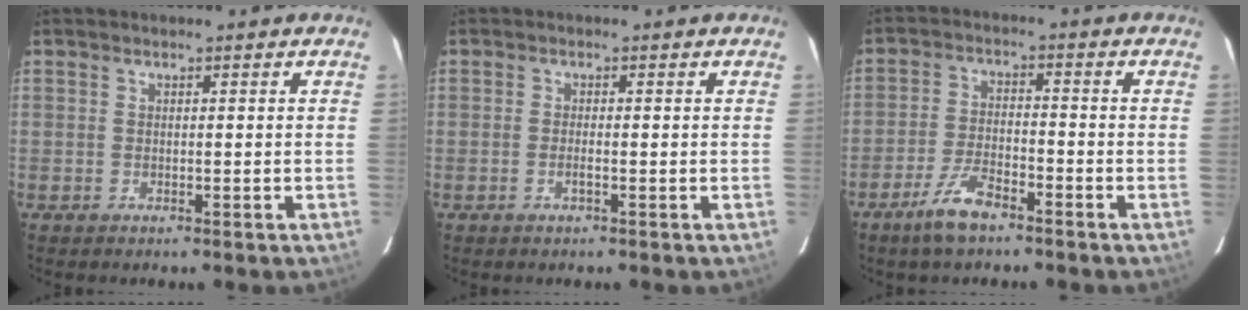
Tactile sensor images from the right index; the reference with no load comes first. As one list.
[{"total": 1.2, "force": [-0.5, 0.0, 1.1], "torque": [-0.024, 0.000, -0.010]}, {"total": 6.2, "force": [-4.5, 1.6, 4.0], "torque": [-0.089, -0.005, -0.085]}]